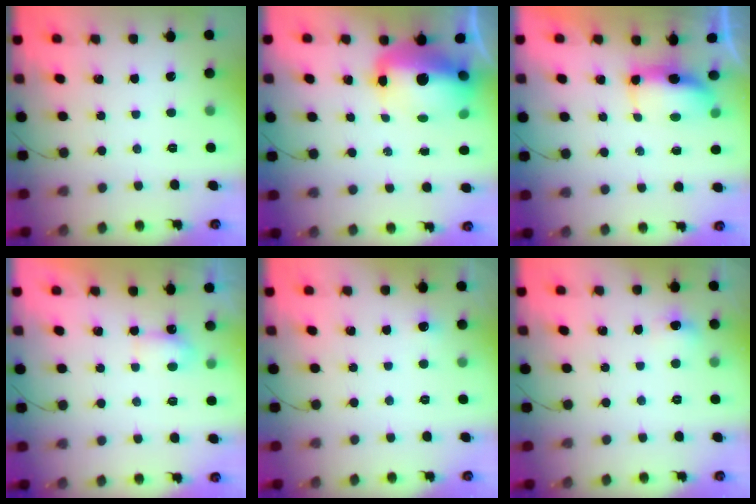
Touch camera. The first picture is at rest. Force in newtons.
{"total": 15.6, "press": 15.2, "slide": 3.5}
{"total": 6.1, "press": 6.1, "slide": 0.6}
{"total": 4.3, "press": 4.1, "slide": 1.2}
{"total": 2.9, "press": 2.7, "slide": 1.0}
{"total": 6.5, "press": 4.9, "slide": 4.3}